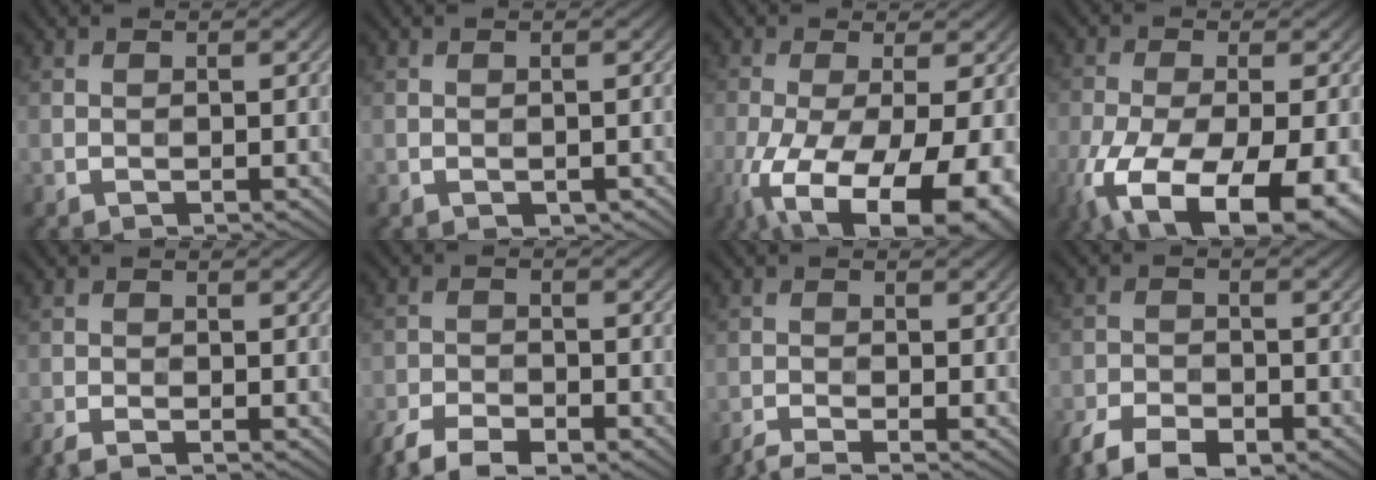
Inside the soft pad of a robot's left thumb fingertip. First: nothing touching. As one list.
[{"total": 0.7, "force": [-0.3, 0.4, 0.5], "torque": [-0.008, -0.002, -0.004]}, {"total": 16.2, "force": [-6.9, 6.3, 13.2], "torque": [-0.260, -0.044, -0.087]}, {"total": 17.6, "force": [-9.4, 7.8, 12.7], "torque": [-0.264, -0.077, -0.129]}, {"total": 2.0, "force": [-1.6, 0.2, 1.1], "torque": [-0.023, -0.005, -0.036]}, {"total": 7.5, "force": [-5.6, 2.8, 4.0], "torque": [-0.074, -0.011, -0.110]}, {"total": 2.7, "force": [-2.3, 0.2, 1.5], "torque": [-0.023, -0.006, -0.053]}, {"total": 8.1, "force": [-5.9, 3.4, 4.4], "torque": [-0.080, -0.013, -0.114]}]